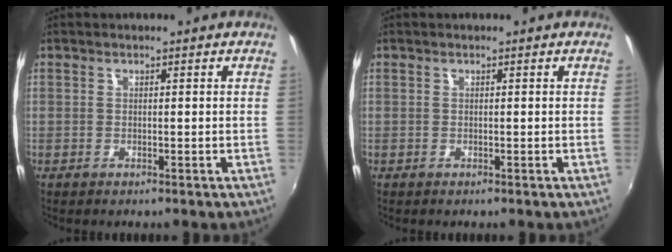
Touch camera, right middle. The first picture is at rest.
{"total": 0.0}